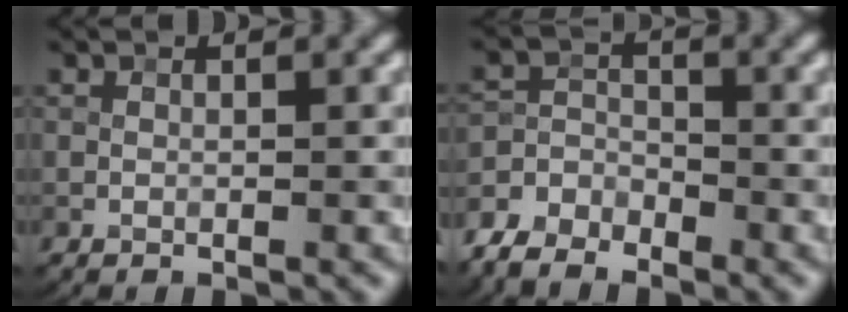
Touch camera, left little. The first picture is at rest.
{"total": 4.1, "force": [-3.5, 1.7, 1.1], "torque": [-0.017, -0.009, -0.074]}